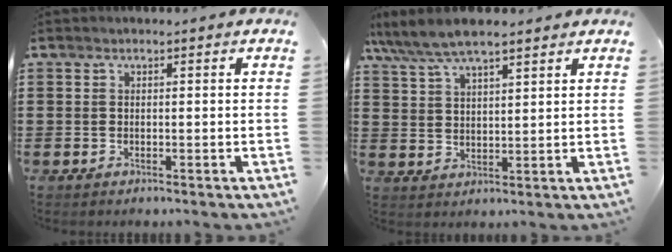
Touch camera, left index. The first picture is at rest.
{"total": 6.6, "force": [5.6, 1.6, 3.1], "torque": [-0.077, -0.013, 0.101]}